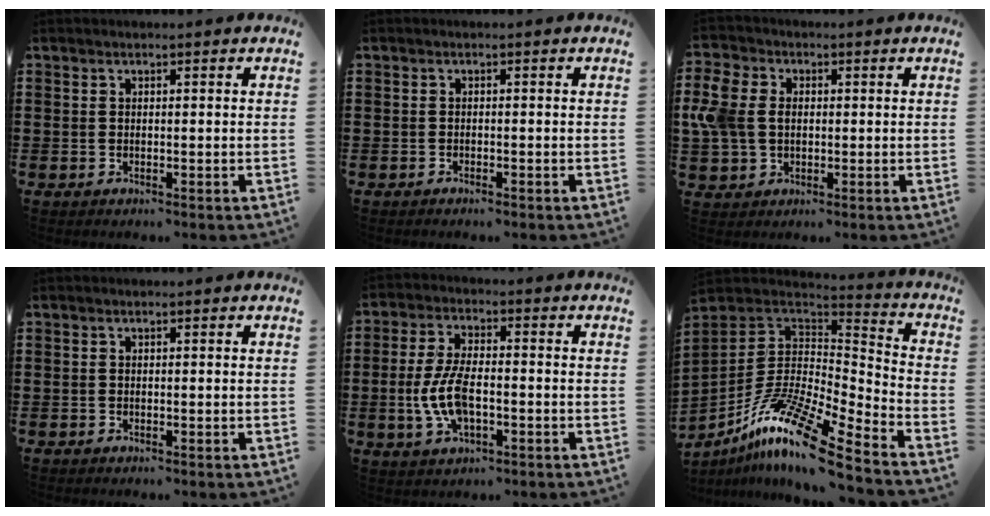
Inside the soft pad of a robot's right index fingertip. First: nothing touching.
{"total": 0.5, "force": [-0.5, 0.1, 0.1], "torque": [-0.003, 0.000, -0.010]}
{"total": 6.1, "force": [0.3, 5.0, 3.6], "torque": [-0.116, 0.003, -0.005]}
{"total": 0.0}
{"total": 8.7, "force": [-1.8, 4.2, 7.4], "torque": [-0.169, -0.001, -0.037]}
{"total": 14.3, "force": [-9.6, 2.2, 10.3], "torque": [-0.205, 0.013, -0.186]}